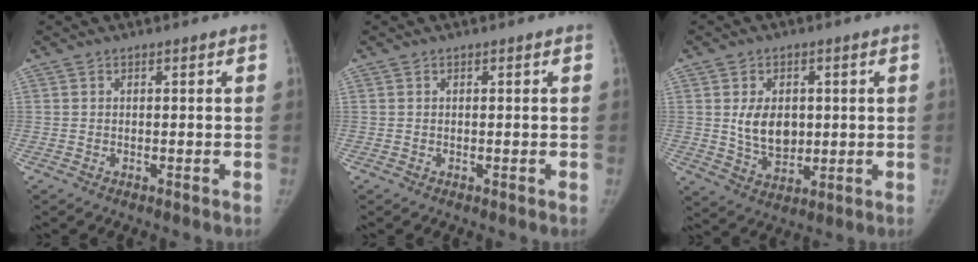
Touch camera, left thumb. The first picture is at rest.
{"total": 0.0}
{"total": 8.3, "force": [1.0, 5.9, 5.8], "torque": [-0.072, -0.013, 0.029]}